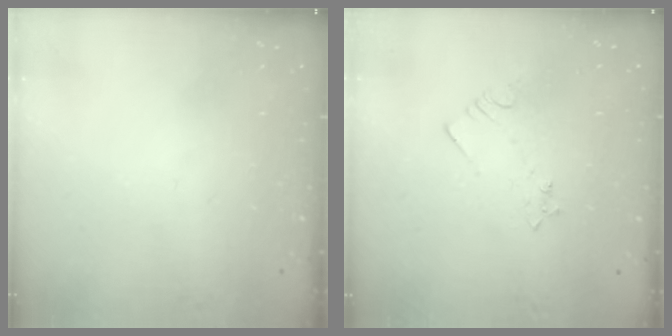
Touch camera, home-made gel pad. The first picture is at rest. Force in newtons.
{"total": 2.5, "press": 2.5, "slide": 0.3}